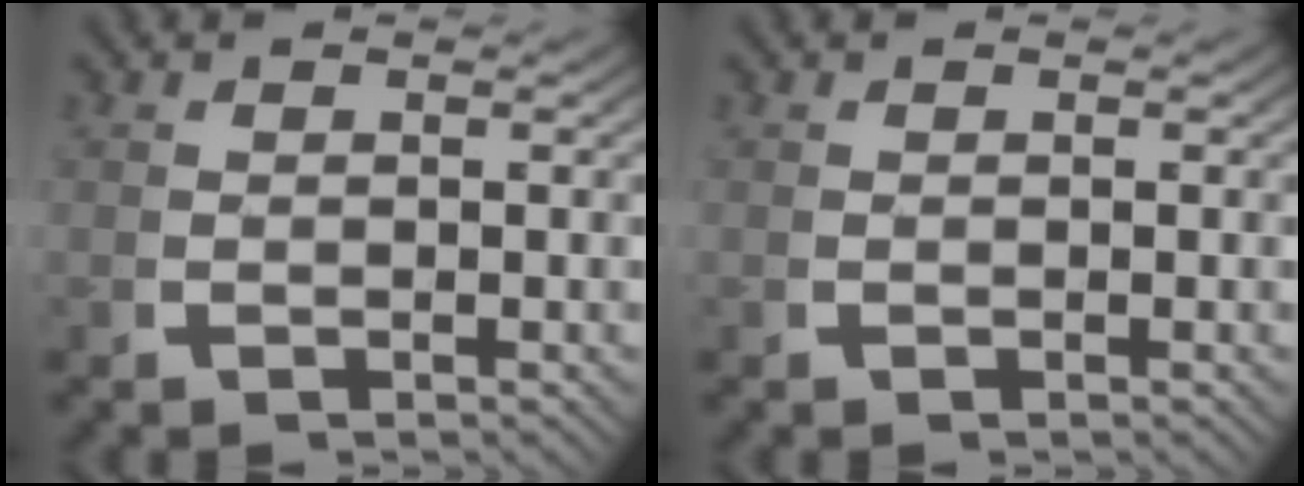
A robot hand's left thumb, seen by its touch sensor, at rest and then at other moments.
{"total": 0.0}